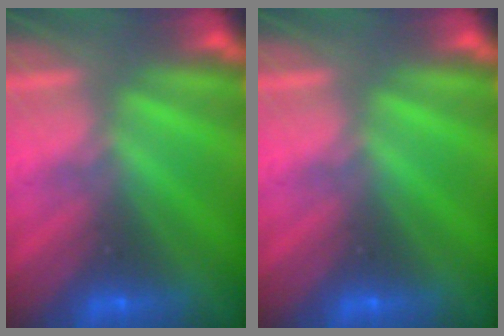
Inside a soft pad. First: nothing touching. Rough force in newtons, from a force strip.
{"total": 0.0}